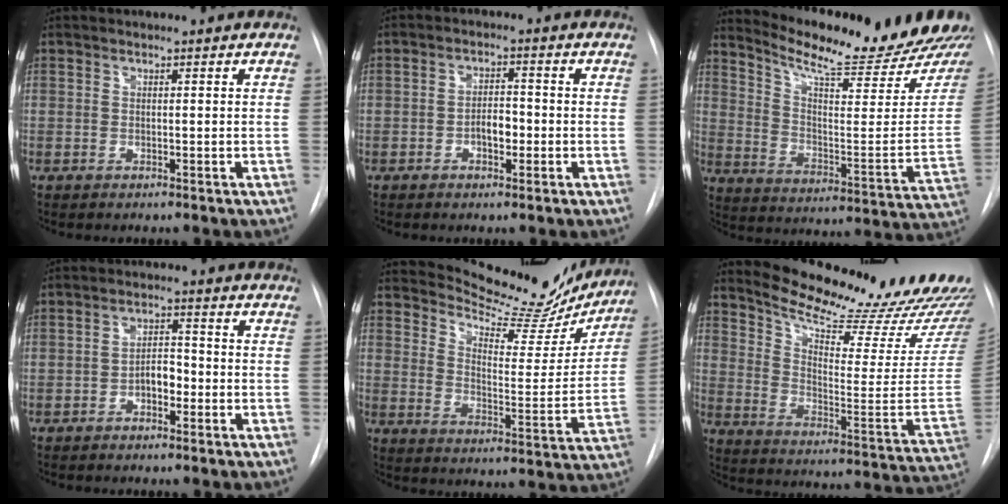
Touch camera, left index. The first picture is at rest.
{"total": 3.3, "force": [-1.1, 1.6, 2.6], "torque": [-0.041, 0.007, -0.018]}
{"total": 23.1, "force": [21.2, 1.7, 8.9], "torque": [-0.142, -0.096, 0.286]}
{"total": 3.5, "force": [-1.4, 1.8, 2.7], "torque": [-0.041, 0.010, -0.027]}
{"total": 17.6, "force": [16.8, 3.8, 3.9], "torque": [-0.050, -0.049, 0.218]}
{"total": 27.4, "force": [24.1, 3.6, 12.4], "torque": [-0.187, -0.103, 0.312]}